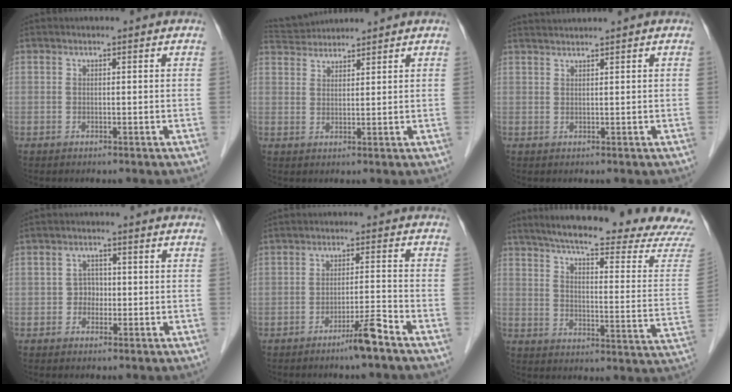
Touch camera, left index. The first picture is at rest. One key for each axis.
{"total": 5.4, "fx": 5.4, "fy": 0.5, "fz": 0.6, "tx": -0.019, "ty": 0.035, "tz": 0.098}
{"total": 2.0, "fx": 1.8, "fy": -0.7, "fz": 0.3, "tx": -0.008, "ty": 0.010, "tz": 0.043}
{"total": 2.1, "fx": -0.4, "fy": 1.8, "fz": 1.0, "tx": -0.011, "ty": 0.006, "tz": -0.008}
{"total": 4.7, "fx": -3.5, "fy": -0.8, "fz": 3.1, "tx": -0.053, "ty": -0.010, "tz": -0.062}
{"total": 25.5, "fx": 23.0, "fy": 0.2, "fz": 11.0, "tx": -0.170, "ty": -0.080, "tz": 0.288}